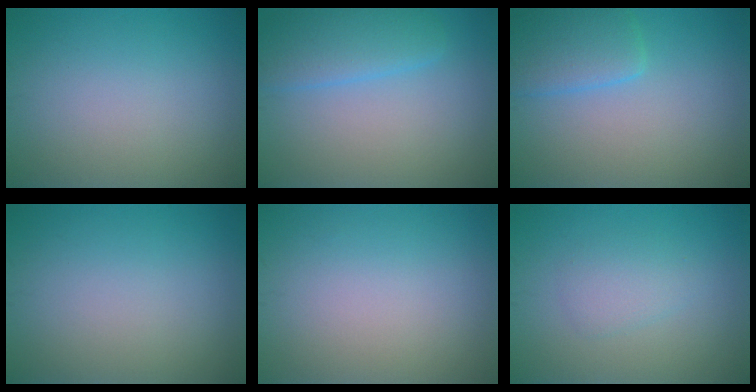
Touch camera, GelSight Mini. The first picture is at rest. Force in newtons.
{"total": 2.7, "press": 2.7, "slide": 0.0}
{"total": 3.6, "press": 3.6, "slide": 0.2}
{"total": 0.0}
{"total": 0.0}
{"total": 1.8, "press": 1.8, "slide": 0.0}